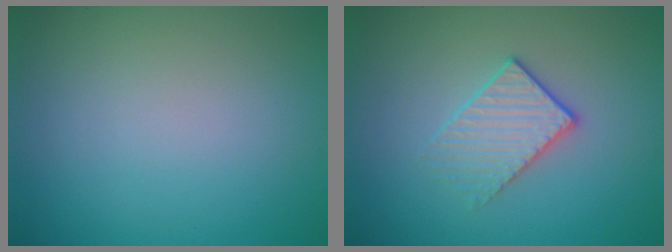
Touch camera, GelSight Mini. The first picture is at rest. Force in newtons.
{"total": 2.2, "press": 1.9, "slide": 1.2}